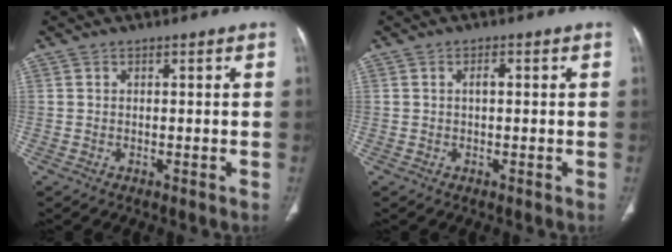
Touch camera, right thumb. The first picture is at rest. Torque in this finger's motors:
{"motor_torque": [0.42, 0.47, 0.48, 0.15, 0.03]}